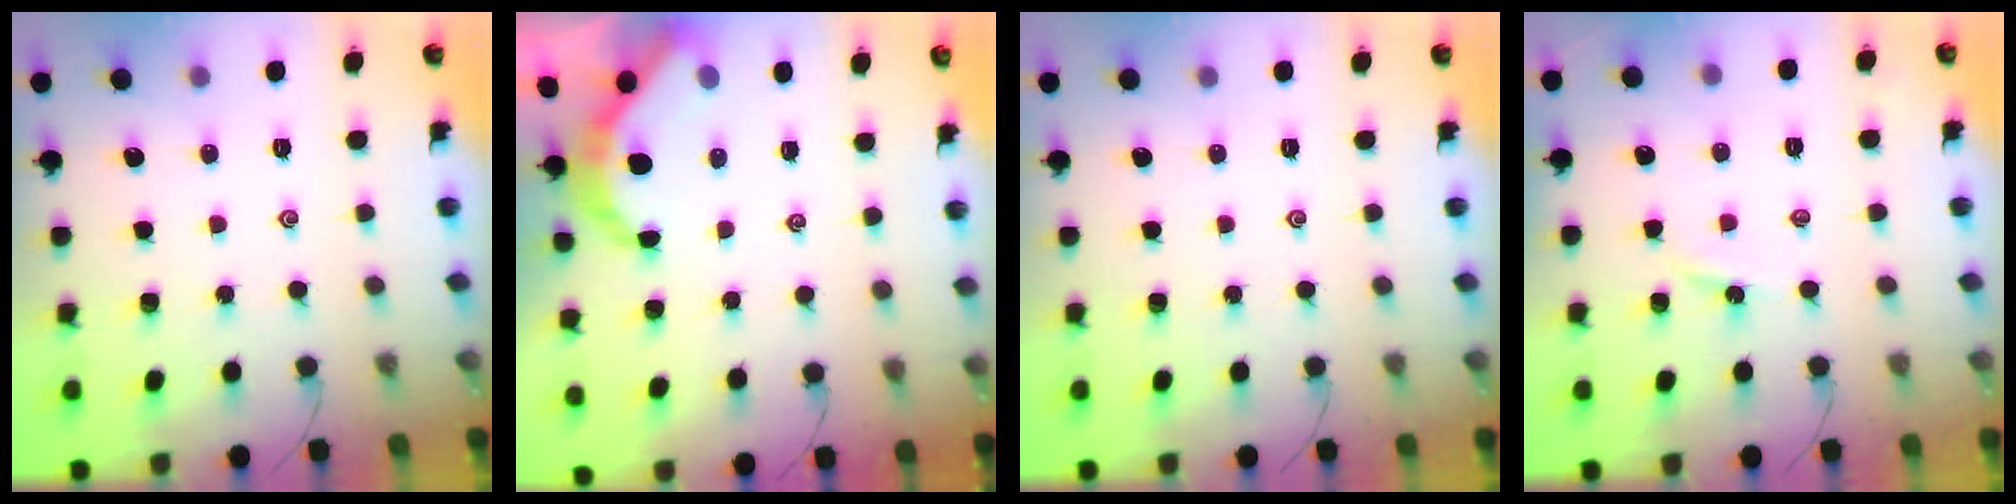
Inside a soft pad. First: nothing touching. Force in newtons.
{"total": 5.1, "press": 5.1, "slide": 0.6}
{"total": 0.0}
{"total": 2.8, "press": 2.7, "slide": 0.4}